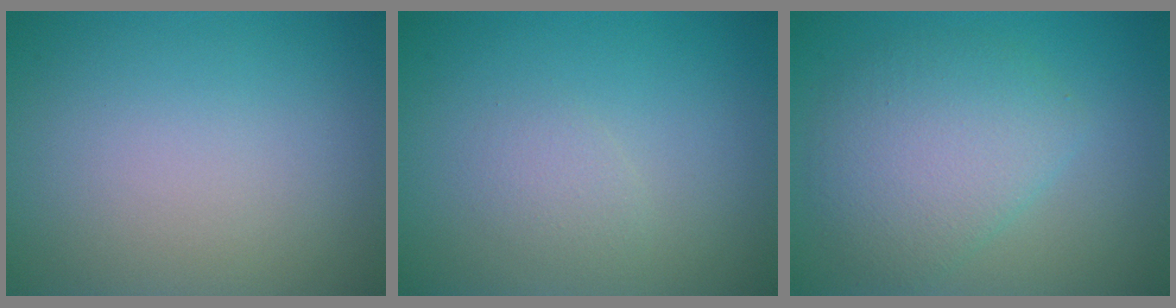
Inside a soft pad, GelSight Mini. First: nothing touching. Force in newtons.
{"total": 1.1, "press": 1.1, "slide": 0.1}
{"total": 5.0, "press": 5.0, "slide": 0.1}